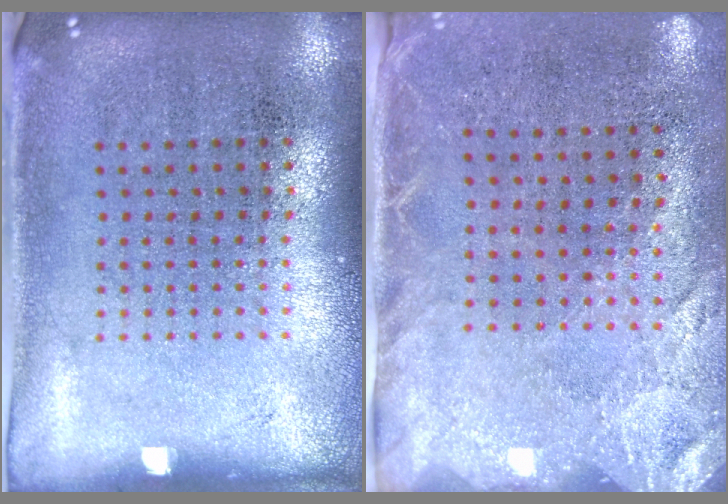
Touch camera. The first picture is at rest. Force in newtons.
{"total": 2.5, "press": 2.1, "slide": 1.3}